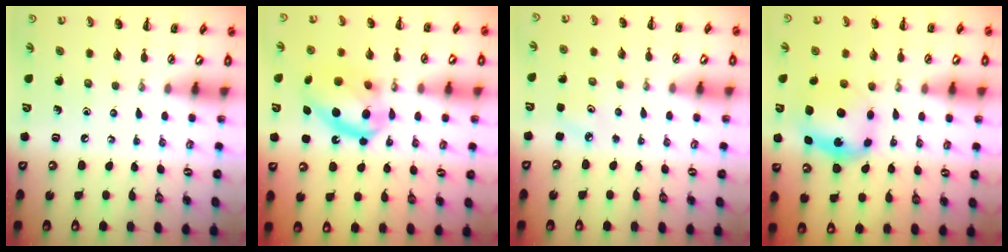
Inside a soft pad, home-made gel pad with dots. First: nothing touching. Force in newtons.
{"total": 15.5, "press": 15.1, "slide": 3.5}
{"total": 4.3, "press": 4.1, "slide": 1.3}
{"total": 6.0, "press": 6.0, "slide": 0.6}